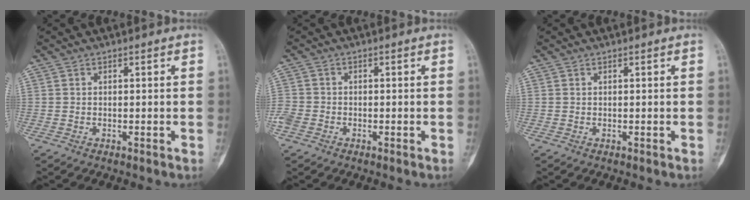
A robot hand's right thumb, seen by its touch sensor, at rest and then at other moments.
{"total": 3.0, "force": [-1.4, 2.4, 1.2], "torque": [-0.027, 0.008, -0.029]}
{"total": 0.0}